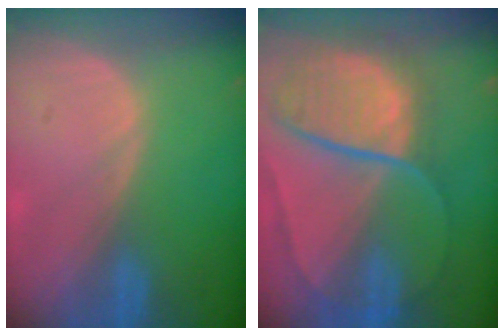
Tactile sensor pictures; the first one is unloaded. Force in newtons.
{"total": 10.7, "press": 9.0, "slide": 5.9}